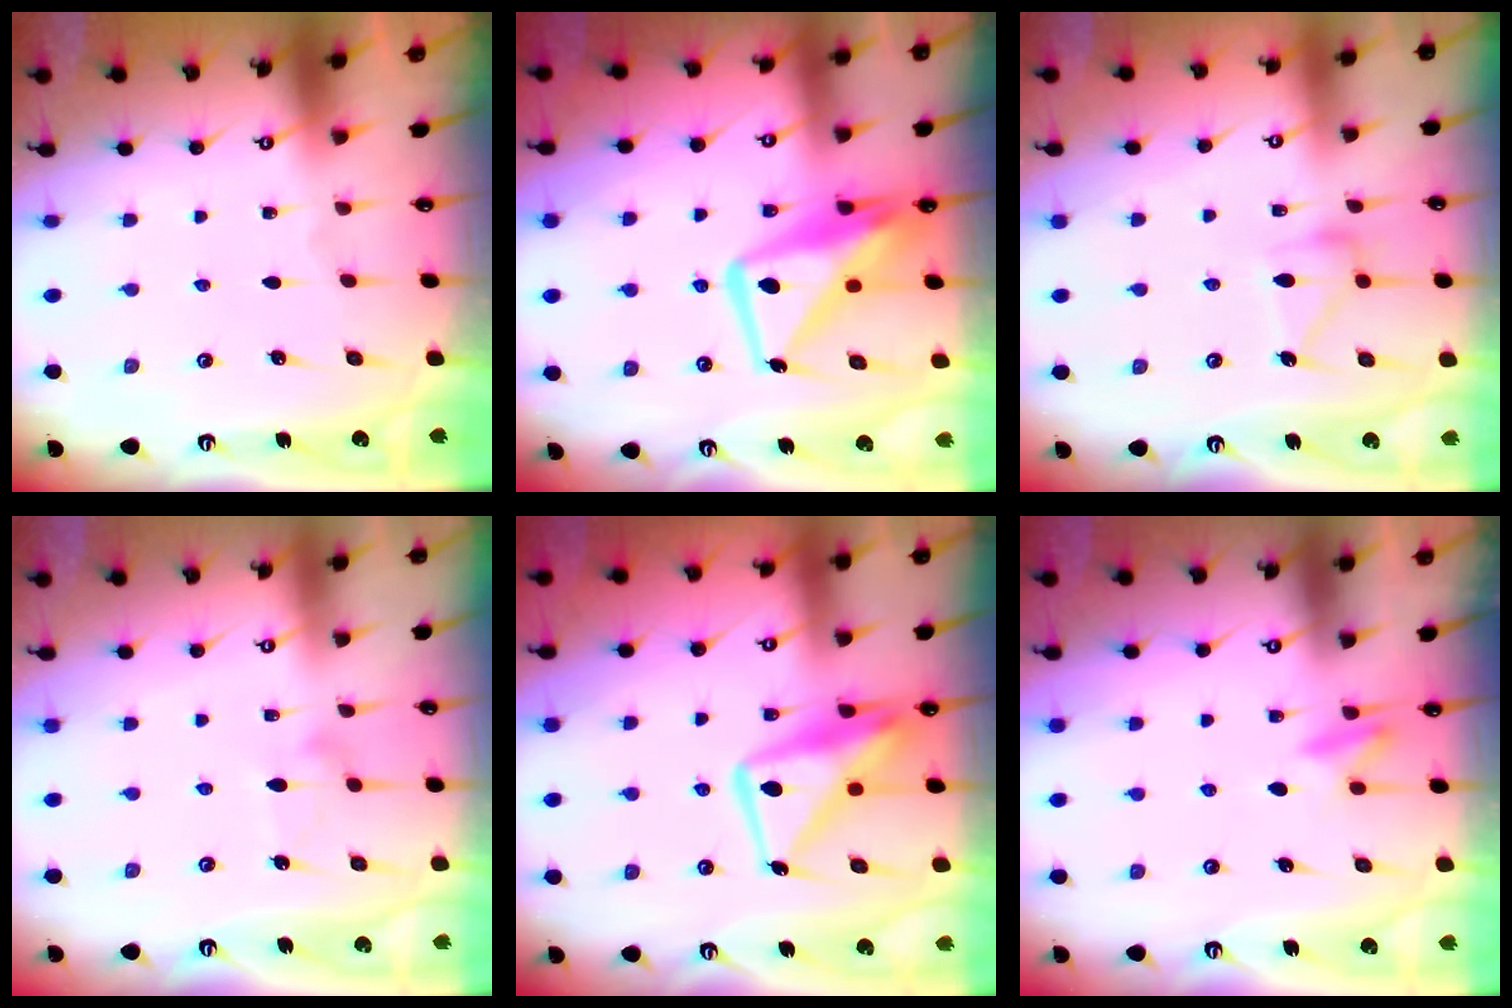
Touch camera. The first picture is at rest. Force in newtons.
{"total": 14.3, "press": 14.2, "slide": 1.1}
{"total": 13.1, "press": 13.1, "slide": 0.7}
{"total": 8.1, "press": 8.1, "slide": 0.4}
{"total": 15.2, "press": 15.1, "slide": 1.4}
{"total": 8.2, "press": 8.1, "slide": 1.2}